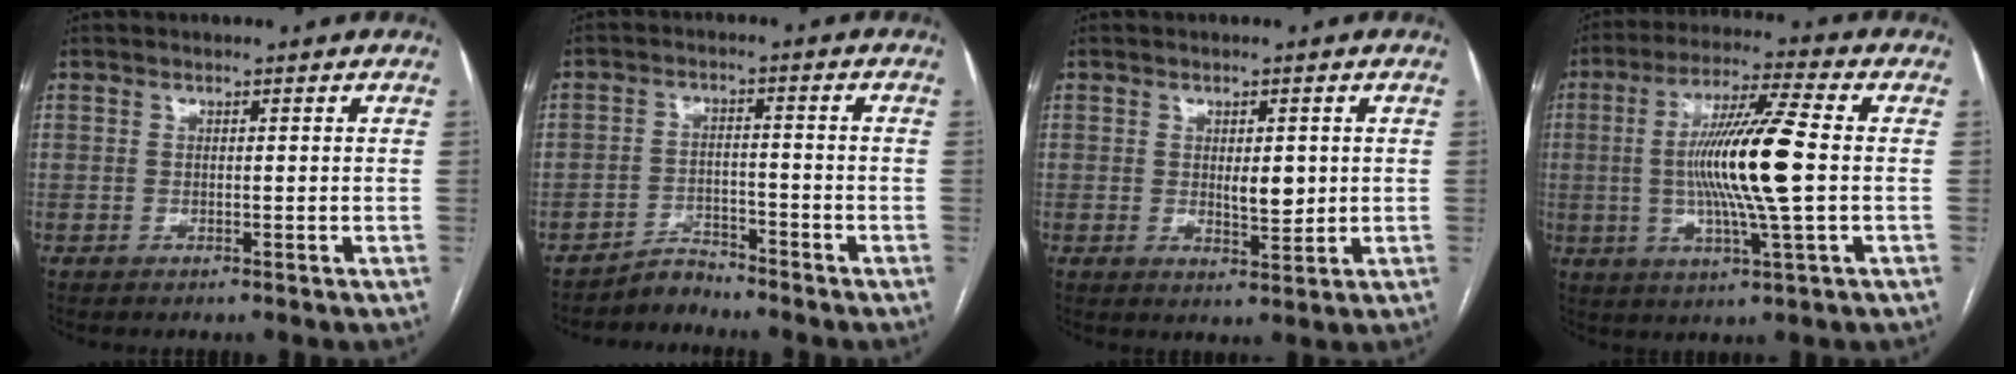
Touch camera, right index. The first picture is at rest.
{"total": 3.4, "force": [-3.3, 0.6, -0.7], "torque": [0.019, -0.004, -0.058]}
{"total": 3.5, "force": [0.4, 1.4, 3.2], "torque": [-0.049, -0.006, 0.011]}
{"total": 14.0, "force": [-0.1, 0.1, 14.0], "torque": [-0.264, 0.000, -0.006]}